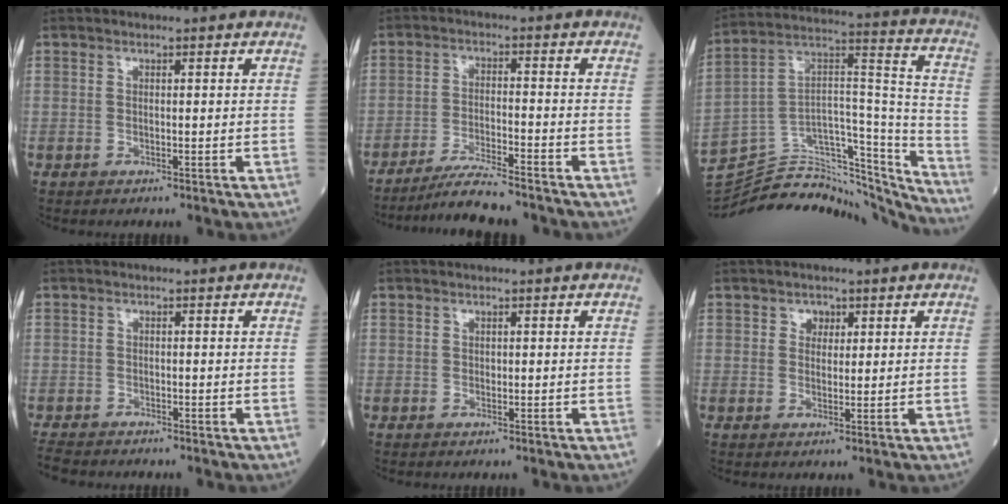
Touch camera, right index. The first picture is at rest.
{"total": 7.1, "force": [-6.4, -0.3, 3.0], "torque": [-0.053, -0.023, -0.114]}
{"total": 31.8, "force": [-29.4, 5.9, 10.6], "torque": [-0.131, 0.022, -0.429]}
{"total": 2.9, "force": [-2.7, 0.9, 0.3], "torque": [-0.007, -0.007, -0.051]}
{"total": 0.0}
{"total": 1.9, "force": [0.9, 1.5, 0.7], "torque": [-0.005, -0.001, 0.012]}